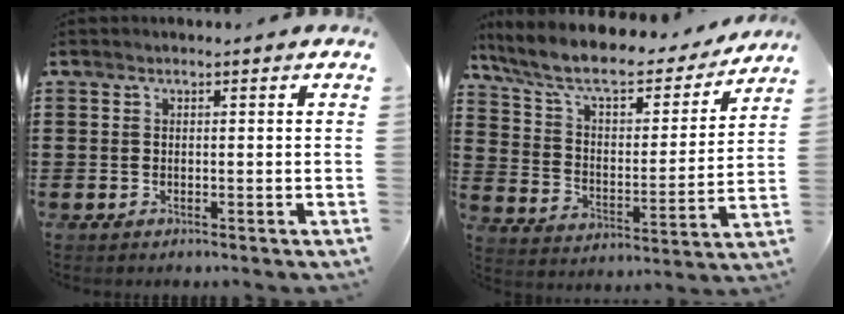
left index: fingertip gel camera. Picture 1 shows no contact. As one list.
[{"total": 8.5, "force": [7.1, 2.0, 4.2], "torque": [-0.112, -0.043, 0.120]}]